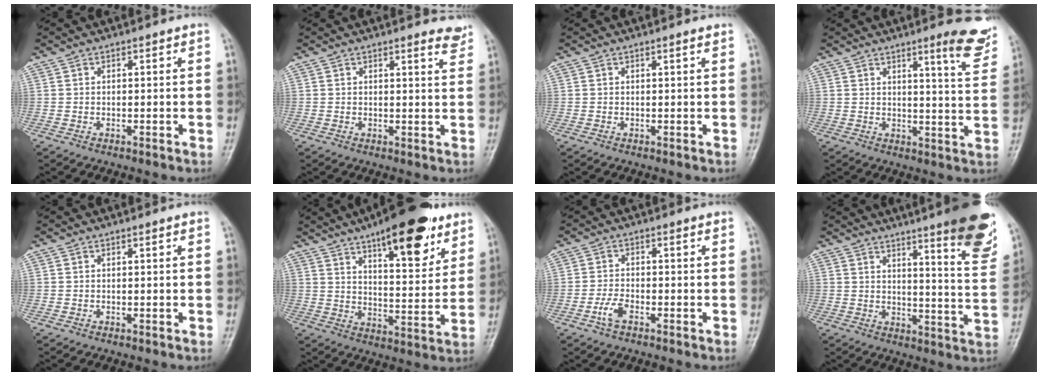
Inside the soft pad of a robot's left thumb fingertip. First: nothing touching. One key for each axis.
{"total": 3.1, "fx": 2.8, "fy": 0.5, "fz": 1.2, "tx": -0.008, "ty": -0.022, "tz": 0.022}
{"total": 0.6, "fx": 0.4, "fy": -0.1, "fz": 0.4, "tx": -0.012, "ty": -0.002, "tz": 0.009}
{"total": 8.9, "fx": 6.0, "fy": 1.0, "fz": 6.6, "tx": -0.068, "ty": -0.040, "tz": 0.074}
{"total": 0.0}
{"total": 18.1, "fx": 11.0, "fy": 6.1, "fz": 13.0, "tx": -0.154, "ty": -0.050, "tz": 0.167}
{"total": 3.0, "fx": -1.7, "fy": 1.2, "fz": 2.2, "tx": -0.049, "ty": 0.012, "tz": -0.035}
{"total": 17.1, "fx": 11.0, "fy": 2.3, "fz": 12.9, "tx": -0.140, "ty": -0.070, "tz": 0.141}